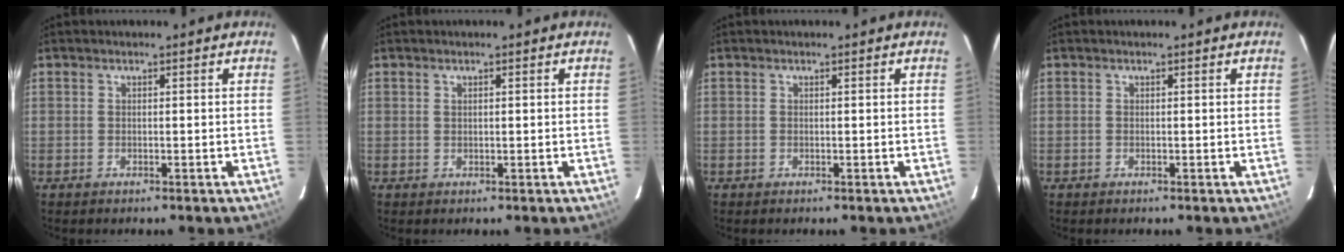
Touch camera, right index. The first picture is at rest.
{"total": 0.6, "force": [0.3, 0.2, 0.4], "torque": [-0.008, 0.003, 0.007]}
{"total": 0.0}
{"total": 0.0}